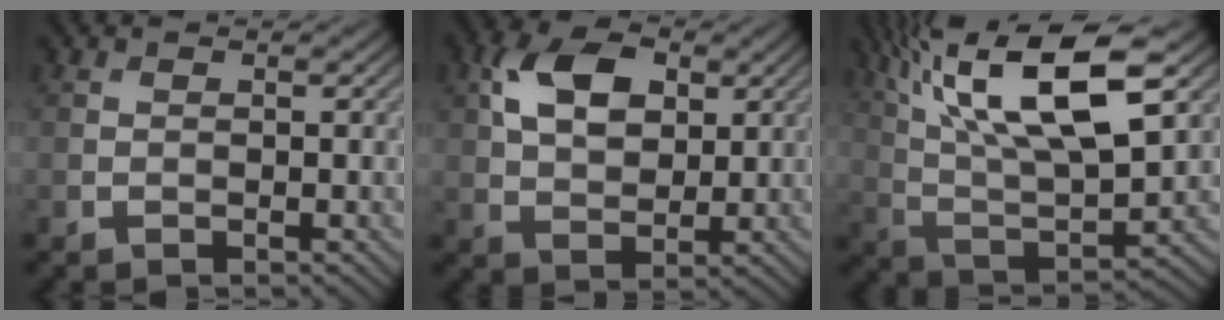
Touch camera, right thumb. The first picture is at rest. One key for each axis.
{"total": 8.1, "fx": 2.7, "fy": 5.1, "fz": 5.7, "tx": -0.122, "ty": 0.012, "tz": 0.045}
{"total": 16.2, "fx": 7.9, "fy": 5.1, "fz": 13.2, "tx": -0.268, "ty": 0.003, "tz": 0.148}